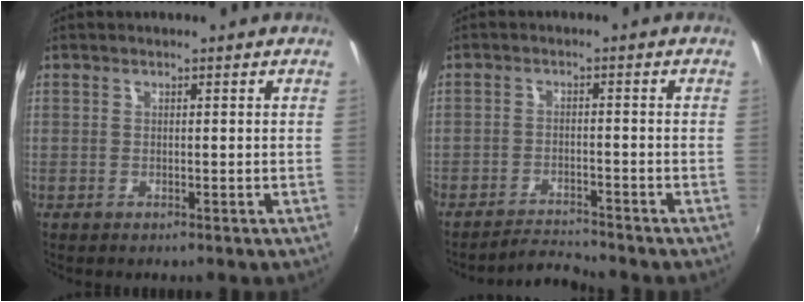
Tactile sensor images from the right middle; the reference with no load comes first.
{"total": 4.7, "force": [-4.7, -0.4, 0.2], "torque": [-0.025, -0.001, -0.084]}